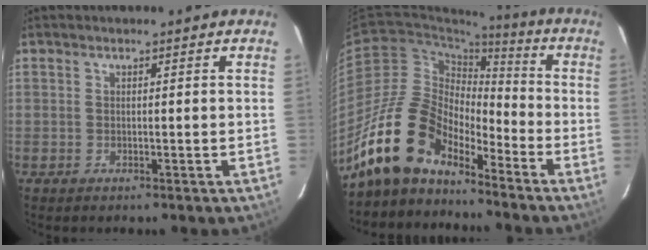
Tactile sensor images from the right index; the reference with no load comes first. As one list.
[{"total": 15.8, "force": [-12.3, 7.2, 6.9], "torque": [-0.130, 0.012, -0.233]}]